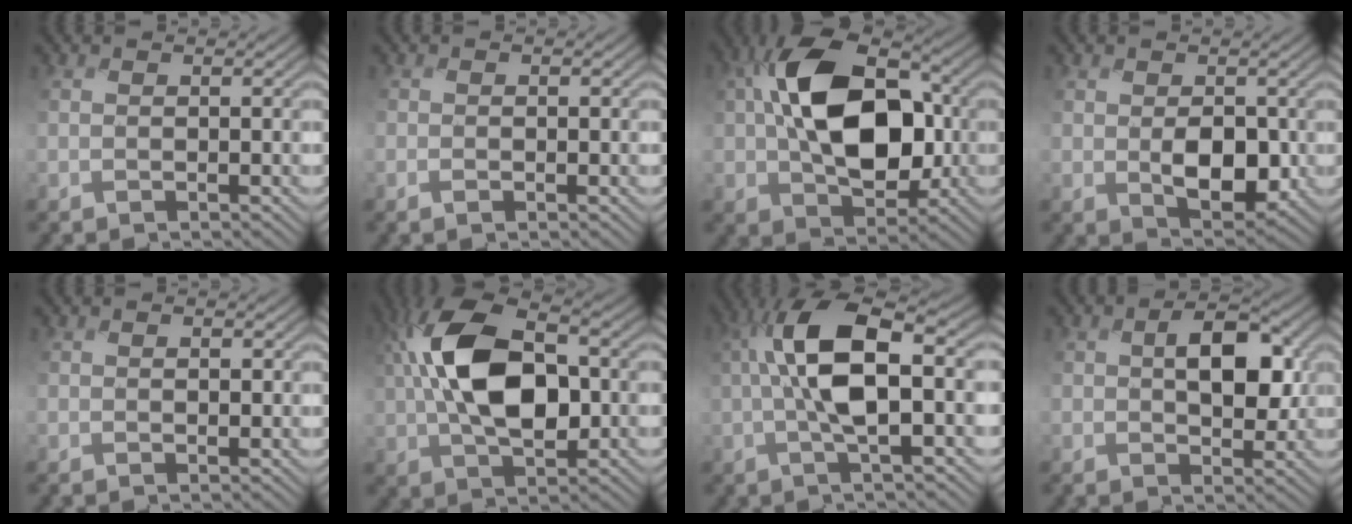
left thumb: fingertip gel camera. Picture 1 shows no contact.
{"total": 0.5, "force": [-0.5, 0.0, -0.1], "torque": [0.006, -0.002, -0.013]}
{"total": 14.3, "force": [0.6, 9.2, 11.0], "torque": [-0.196, 0.013, 0.007]}
{"total": 5.4, "force": [-0.4, 3.7, 4.0], "torque": [-0.083, -0.021, 0.002]}
{"total": 0.6, "force": [-0.1, 0.3, 0.5], "torque": [-0.005, -0.001, 0.000]}
{"total": 13.5, "force": [0.9, 7.9, 11.0], "torque": [-0.229, 0.015, 0.011]}
{"total": 10.4, "force": [0.4, 3.6, 9.8], "torque": [-0.191, 0.015, 0.000]}
{"total": 6.6, "force": [1.0, 3.9, 5.3], "torque": [-0.087, 0.002, 0.013]}